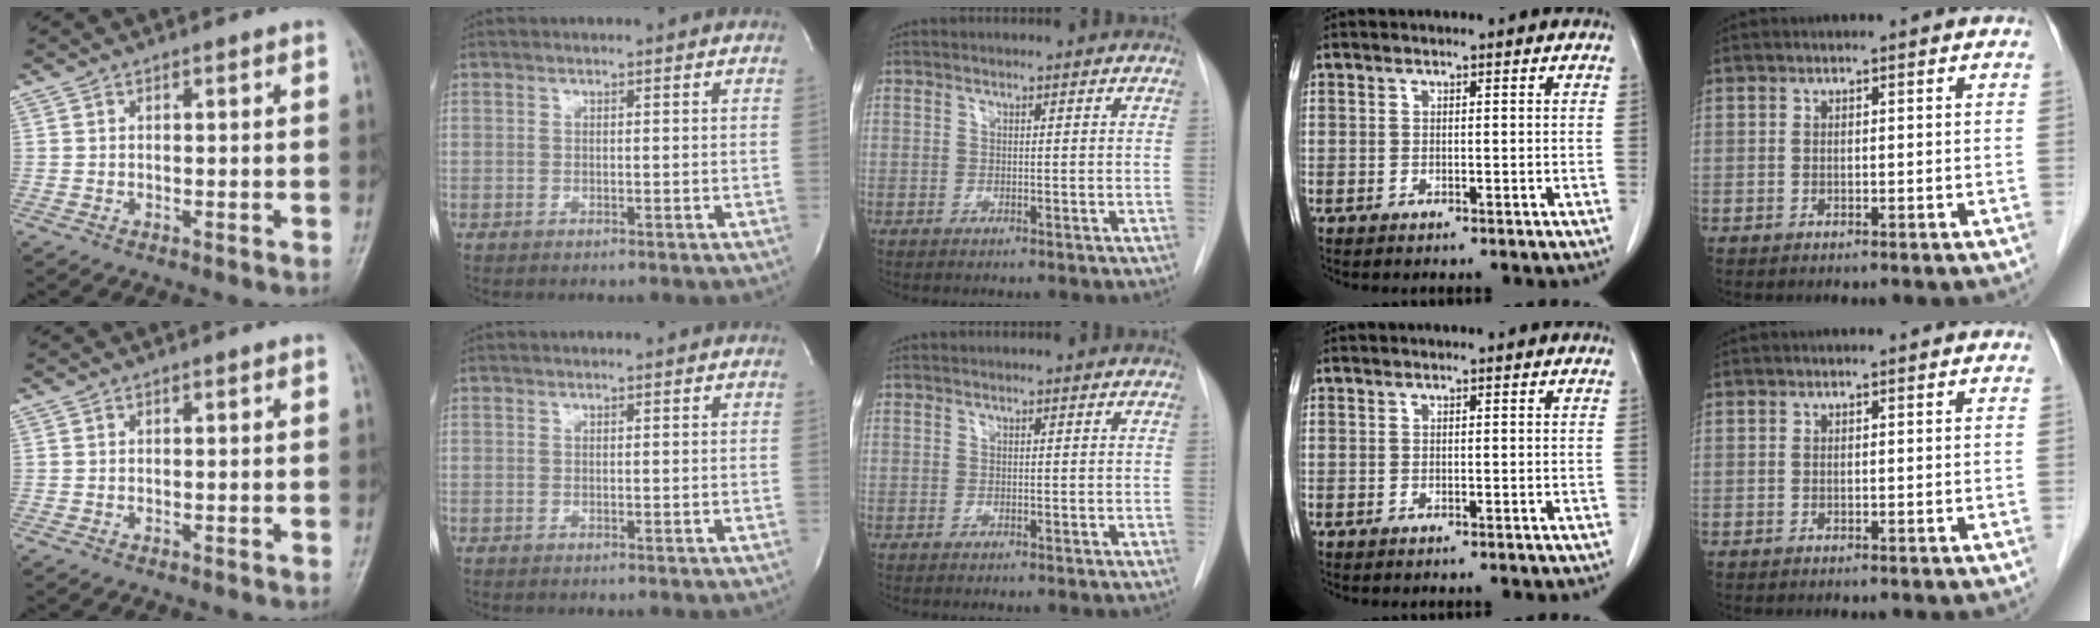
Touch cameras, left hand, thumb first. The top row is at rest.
{}